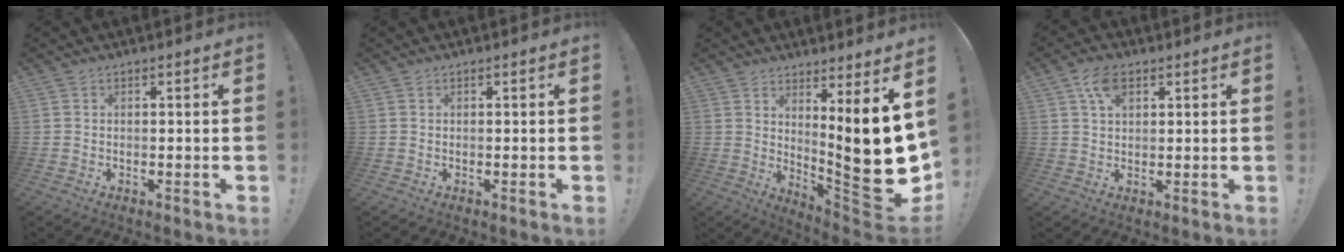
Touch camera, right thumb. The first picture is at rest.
{"total": 0.0}
{"total": 18.0, "force": [2.4, 3.6, 17.5], "torque": [-0.230, -0.049, 0.048]}
{"total": 6.3, "force": [3.0, 3.6, 4.2], "torque": [-0.073, -0.001, 0.055]}